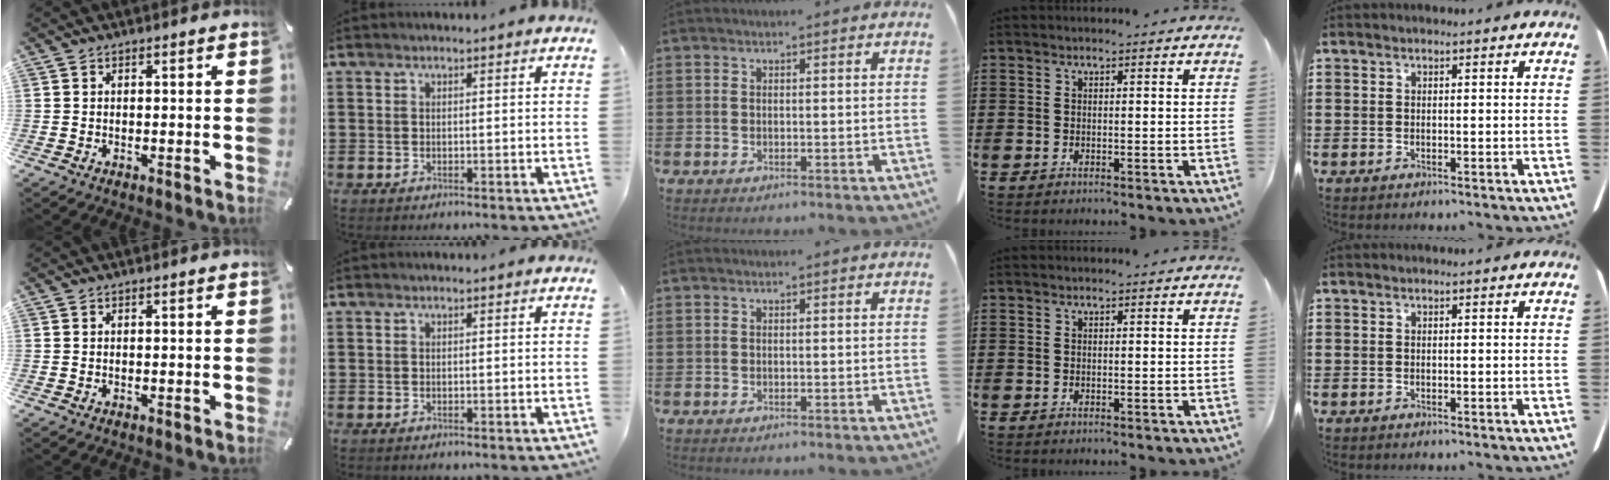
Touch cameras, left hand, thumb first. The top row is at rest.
{}